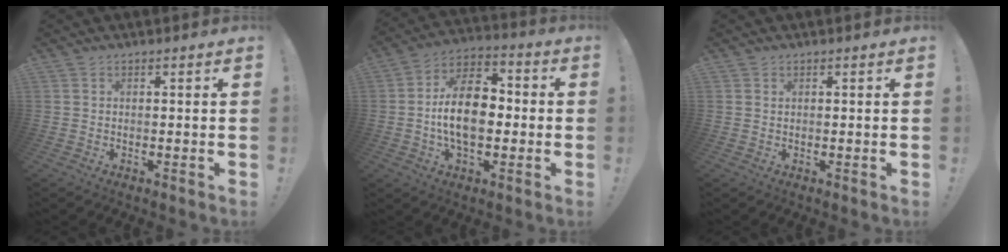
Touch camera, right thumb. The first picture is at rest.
{"total": 16.0, "force": [-1.8, 9.5, 12.7], "torque": [-0.231, 0.016, -0.036]}
{"total": 0.6, "force": [0.5, 0.2, 0.2], "torque": [0.001, -0.001, 0.009]}